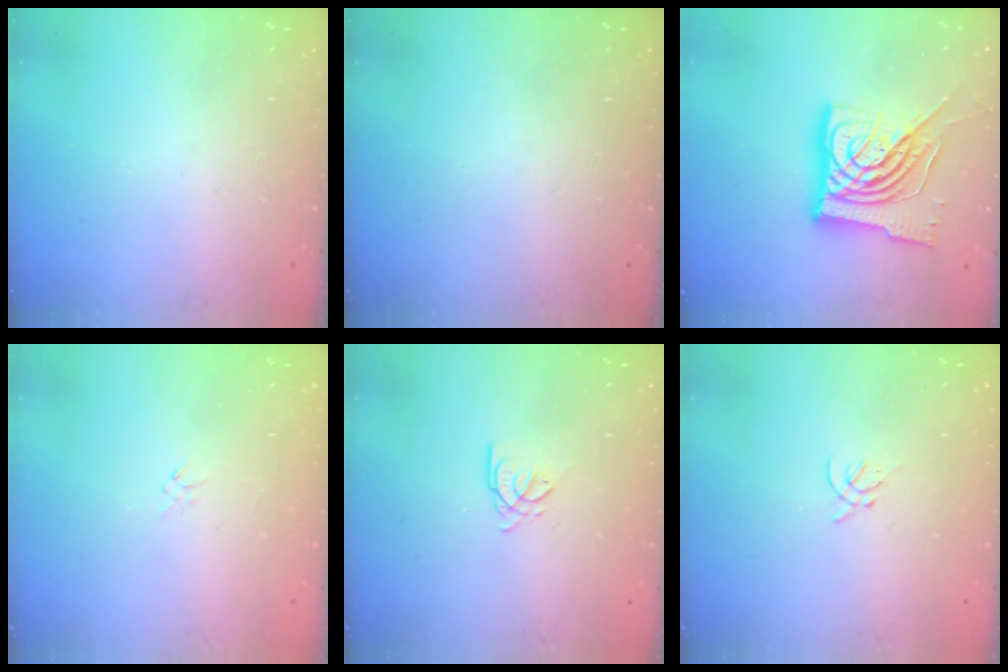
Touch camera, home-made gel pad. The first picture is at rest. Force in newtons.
{"total": 0.0}
{"total": 18.2, "press": 18.1, "slide": 1.9}
{"total": 0.9, "press": 0.8, "slide": 0.4}
{"total": 3.1, "press": 3.1, "slide": 0.1}
{"total": 1.4, "press": 1.3, "slide": 0.5}